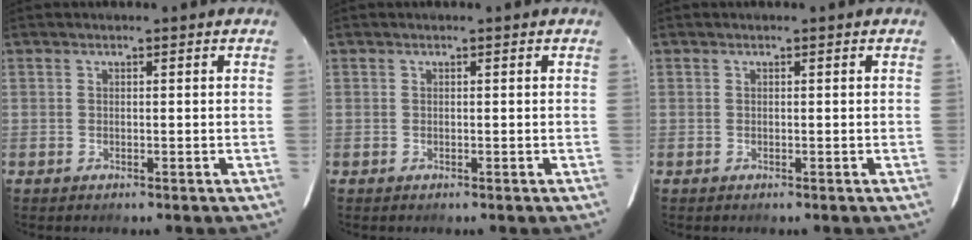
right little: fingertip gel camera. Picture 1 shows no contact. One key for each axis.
{"total": 0.0}
{"total": 0.0}